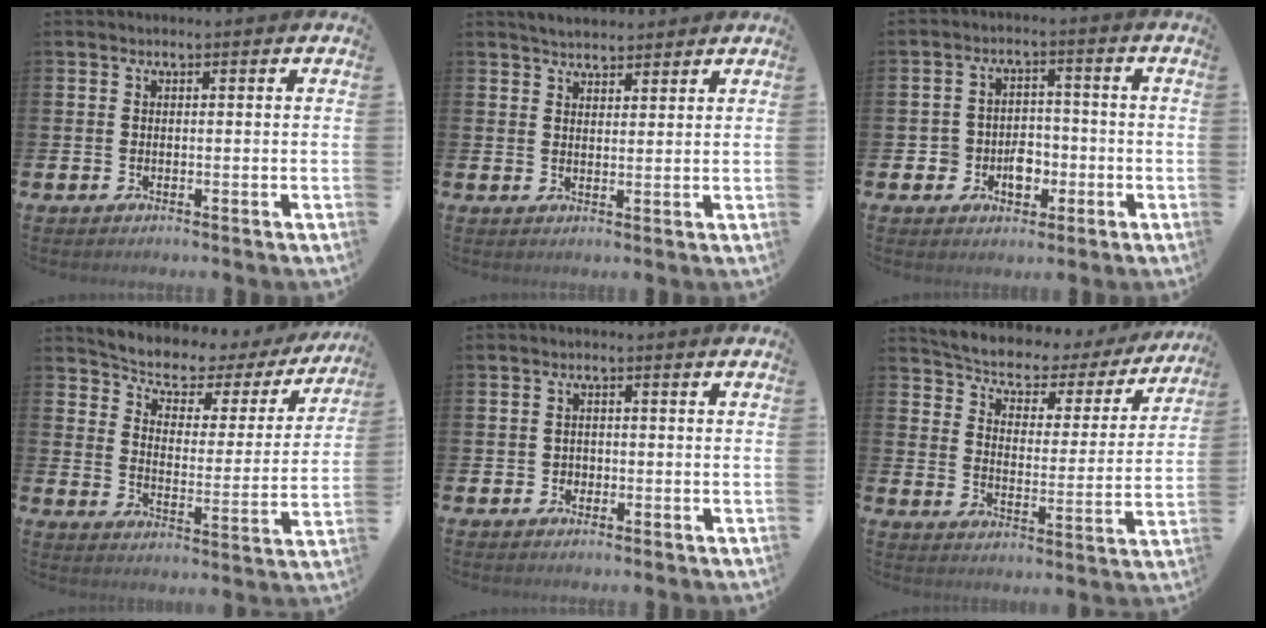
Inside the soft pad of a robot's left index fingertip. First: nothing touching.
{"total": 3.3, "force": [3.2, 0.8, 0.2], "torque": [-0.010, -0.010, 0.059]}
{"total": 4.6, "force": [-1.8, 3.8, 1.8], "torque": [-0.029, 0.005, -0.040]}
{"total": 5.2, "force": [4.5, 2.1, 1.4], "torque": [-0.058, -0.034, 0.071]}
{"total": 1.3, "force": [-0.4, 1.3, 0.2], "torque": [-0.002, 0.004, -0.013]}
{"total": 4.8, "force": [4.3, 1.9, 1.0], "torque": [-0.049, -0.035, 0.066]}